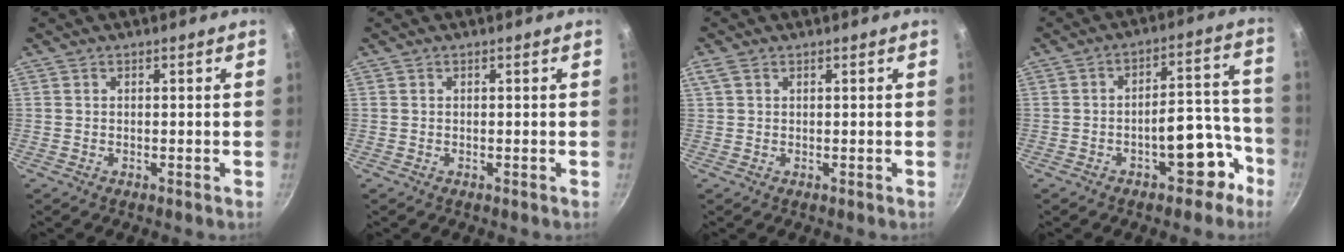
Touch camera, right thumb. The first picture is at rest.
{"total": 0.0}
{"total": 1.8, "force": [0.9, 1.0, 1.2], "torque": [-0.027, 0.006, 0.023]}
{"total": 10.5, "force": [-5.3, 5.4, 7.2], "torque": [-0.039, 0.076, -0.062]}